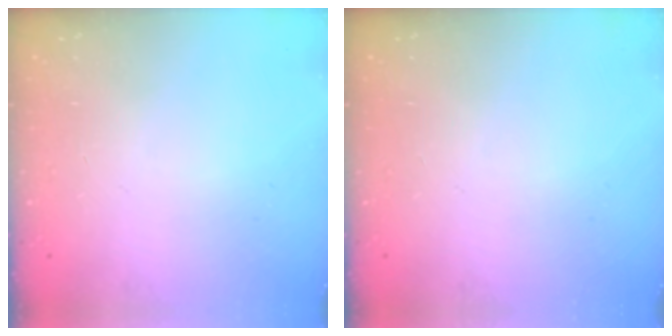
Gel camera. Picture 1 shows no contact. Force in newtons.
{"total": 0.0}